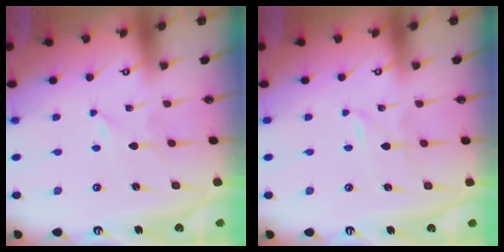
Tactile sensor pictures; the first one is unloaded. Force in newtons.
{"total": 2.7, "press": 2.7, "slide": 0.2}